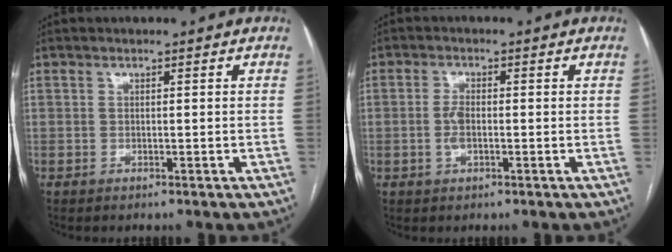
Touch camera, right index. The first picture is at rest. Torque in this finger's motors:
{"motor_torque": [0.64, -0.14, 0.19, 0.07]}